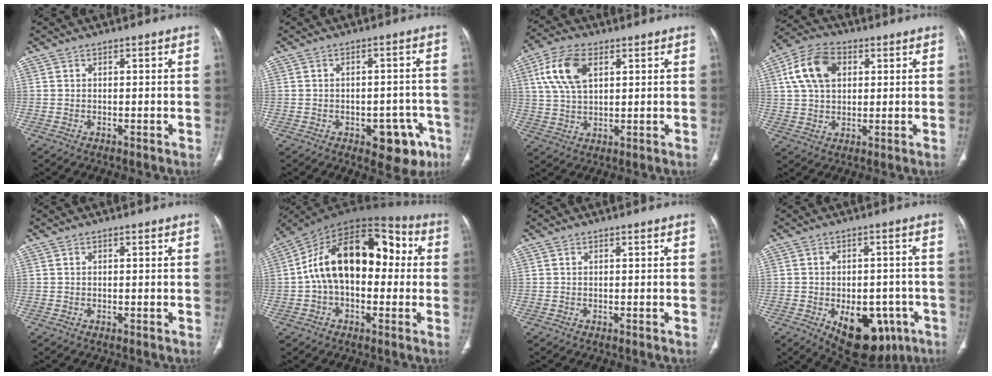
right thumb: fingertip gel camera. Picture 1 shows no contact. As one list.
[{"total": 9.9, "force": [-4.8, 5.5, 6.6], "torque": [-0.044, 0.029, -0.053]}, {"total": 10.4, "force": [3.7, 5.7, 7.8], "torque": [-0.156, 0.002, 0.072]}, {"total": 11.4, "force": [3.3, 7.7, 7.8], "torque": [-0.136, 0.012, 0.055]}, {"total": 0.0}, {"total": 20.1, "force": [1.1, 12.3, 15.9], "torque": [-0.237, 0.055, 0.008]}, {"total": 0.0}, {"total": 15.6, "force": [-6.4, 9.2, 10.8], "torque": [-0.122, 0.018, -0.072]}]